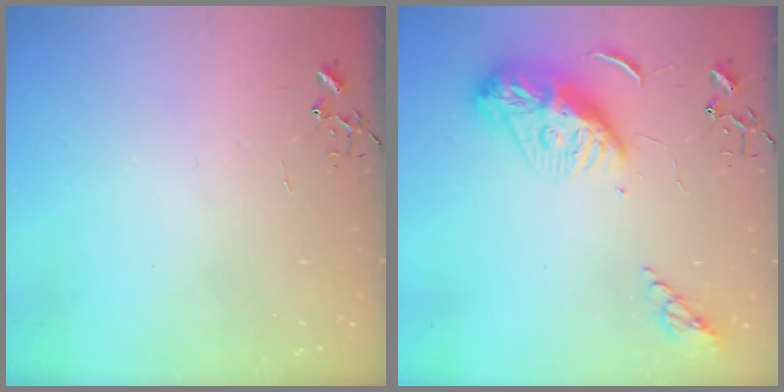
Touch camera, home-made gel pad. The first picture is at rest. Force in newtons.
{"total": 12.1, "press": 12.1, "slide": 0.6}